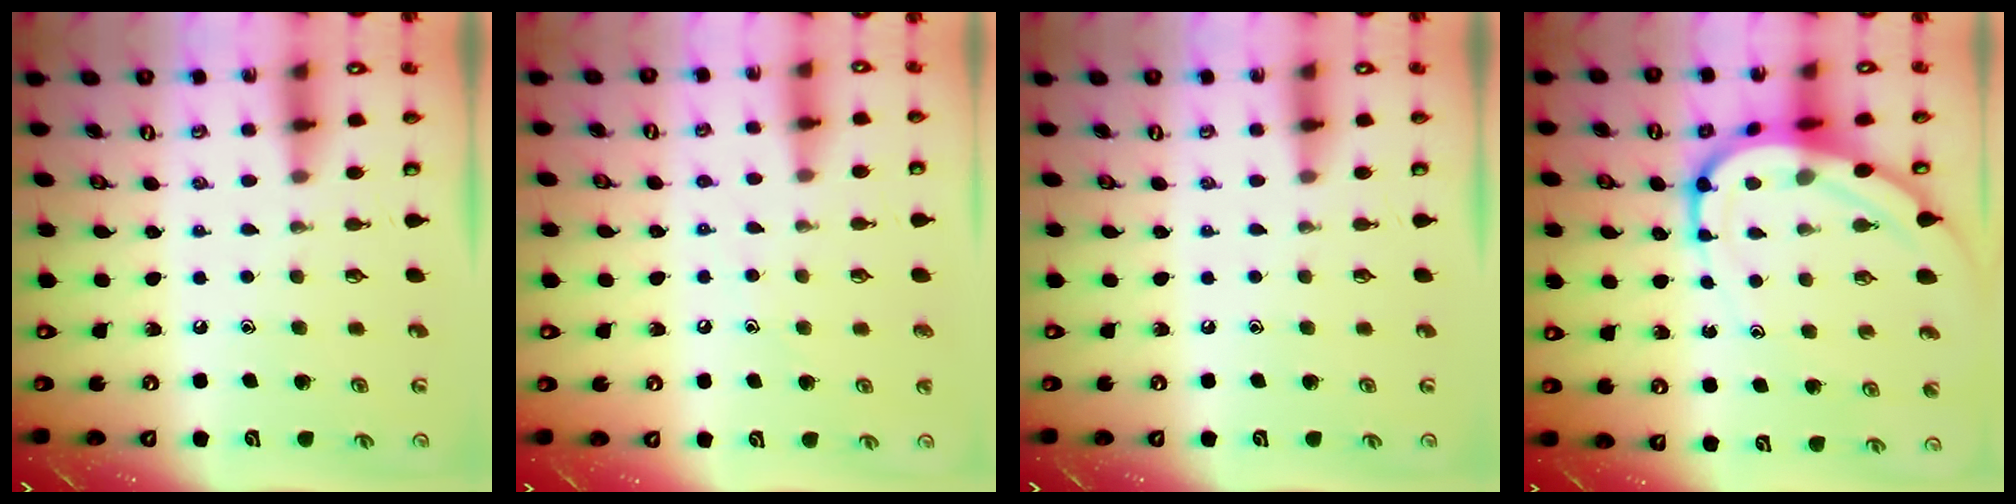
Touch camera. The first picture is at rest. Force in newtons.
{"total": 5.8, "press": 5.8, "slide": 0.7}
{"total": 0.0}
{"total": 12.4, "press": 12.3, "slide": 1.2}